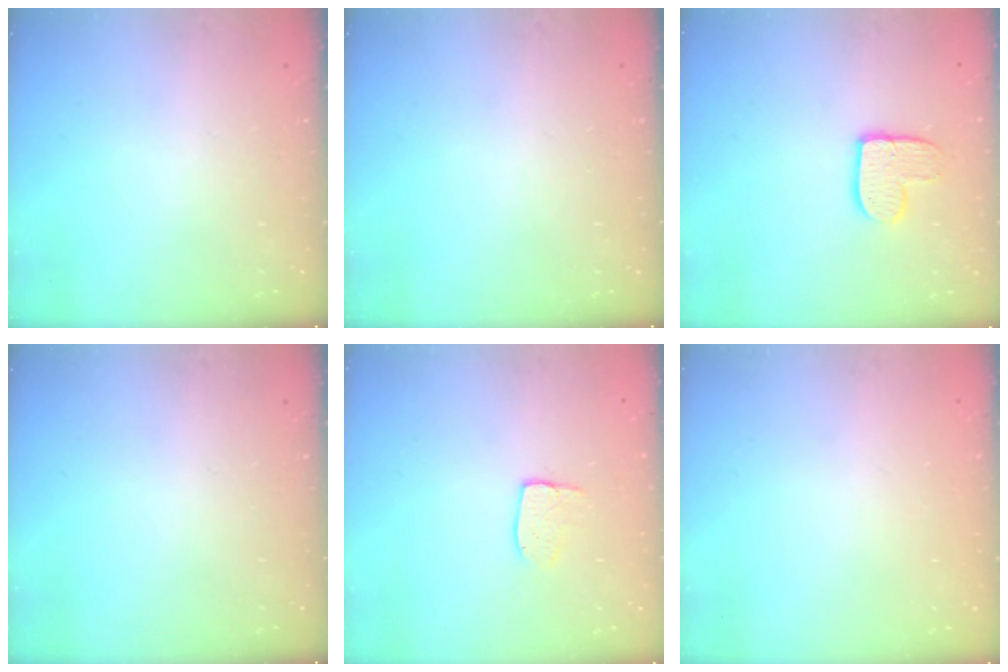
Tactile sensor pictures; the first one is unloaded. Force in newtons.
{"total": 0.0}
{"total": 9.5, "press": 9.5, "slide": 0.3}
{"total": 0.0}
{"total": 6.3, "press": 6.3, "slide": 0.2}
{"total": 0.0}